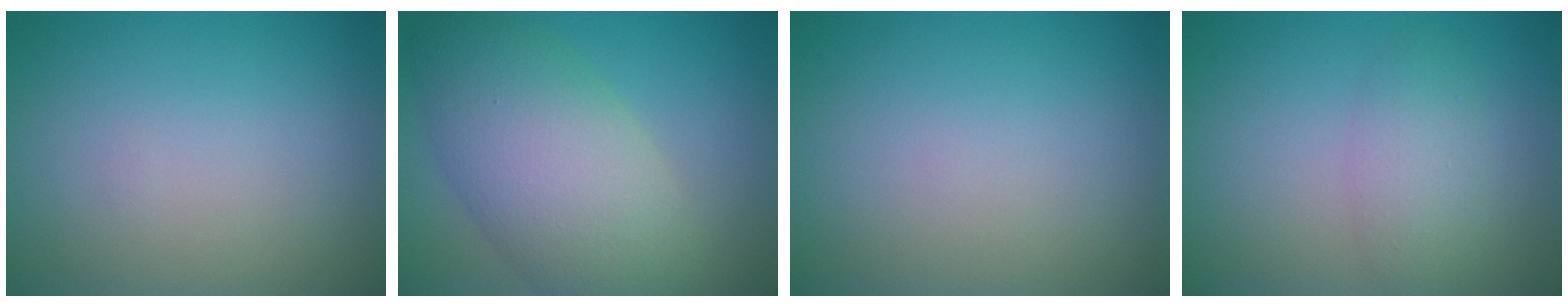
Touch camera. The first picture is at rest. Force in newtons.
{"total": 8.9, "press": 8.9, "slide": 0.6}
{"total": 0.0}
{"total": 2.7, "press": 2.7, "slide": 0.2}